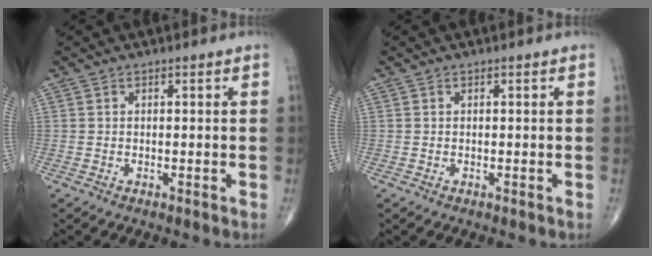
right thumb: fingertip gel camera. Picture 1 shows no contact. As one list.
[{"total": 0.0}]